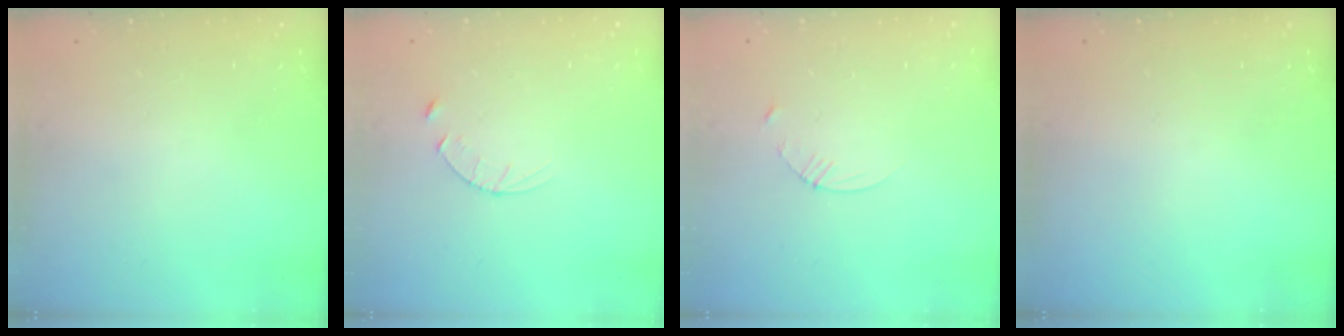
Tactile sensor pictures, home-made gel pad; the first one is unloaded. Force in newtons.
{"total": 3.9, "press": 3.9, "slide": 0.4}
{"total": 3.4, "press": 3.3, "slide": 0.3}
{"total": 0.0}